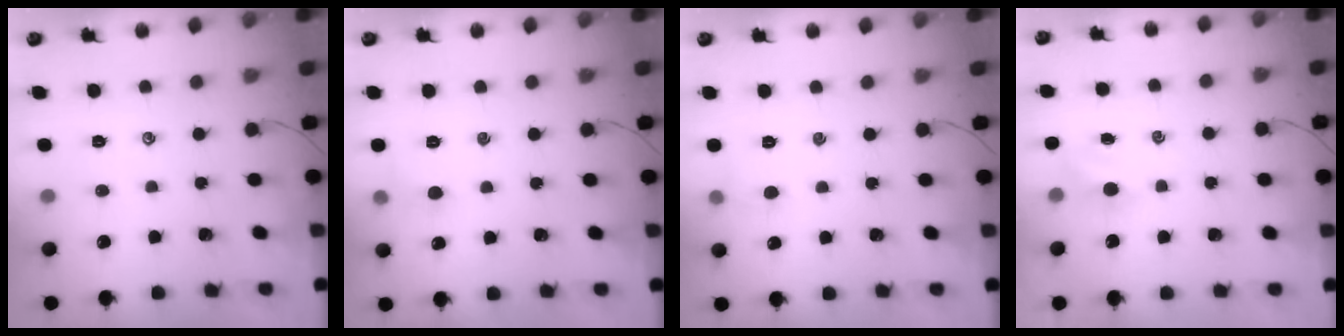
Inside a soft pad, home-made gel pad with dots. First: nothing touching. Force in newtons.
{"total": 4.8, "press": 4.5, "slide": 1.5}
{"total": 3.9, "press": 3.8, "slide": 1.1}
{"total": 3.3, "press": 3.1, "slide": 1.1}